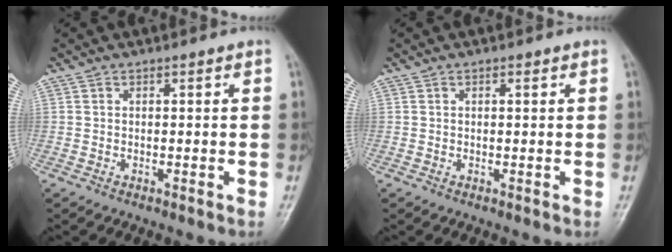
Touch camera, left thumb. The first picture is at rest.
{"total": 0.7, "force": [0.3, 0.3, 0.6], "torque": [-0.011, 0.000, 0.004]}